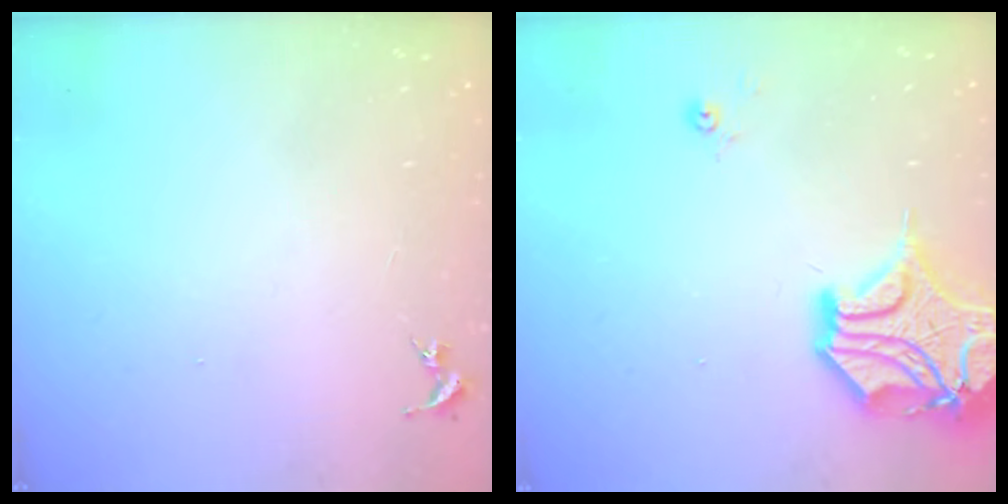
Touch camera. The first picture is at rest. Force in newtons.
{"total": 16.9, "press": 16.8, "slide": 2.5}